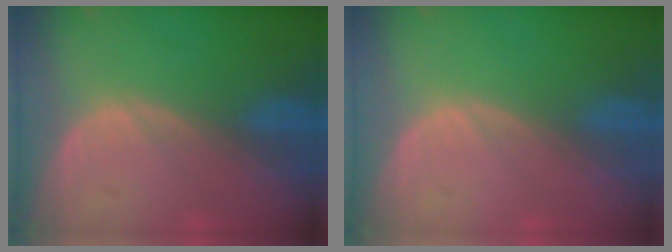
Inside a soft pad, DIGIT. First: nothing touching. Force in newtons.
{"total": 0.0}